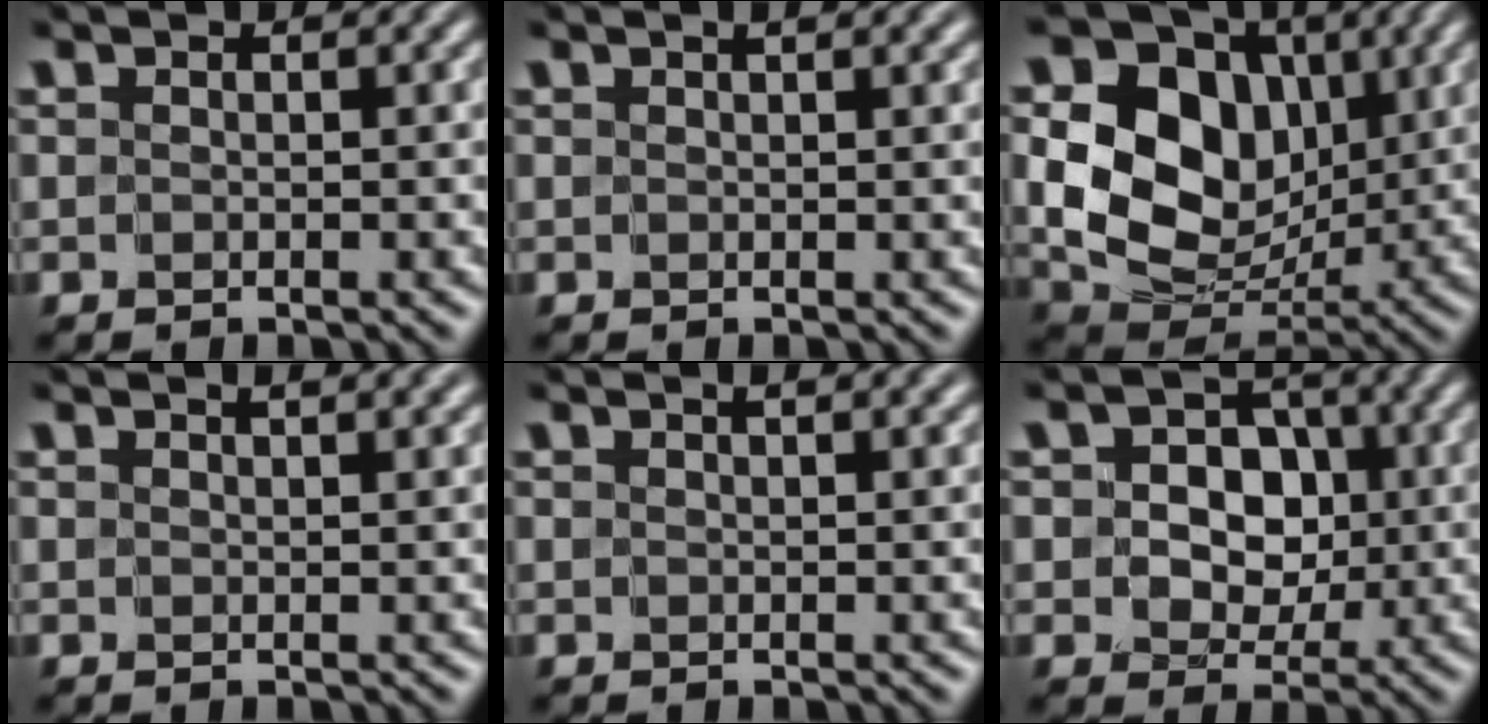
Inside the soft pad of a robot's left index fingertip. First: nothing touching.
{"total": 2.2, "force": [1.4, 0.7, 1.5], "torque": [-0.004, -0.005, 0.009]}
{"total": 10.1, "force": [1.7, 7.8, 6.2], "torque": [-0.122, -0.013, 0.029]}
{"total": 3.5, "force": [2.3, 1.3, 2.2], "torque": [-0.005, 0.010, 0.008]}
{"total": 3.1, "force": [2.0, 1.2, 2.1], "torque": [-0.007, 0.004, 0.006]}
{"total": 5.4, "force": [0.4, 4.3, 3.2], "torque": [-0.041, 0.012, -0.011]}